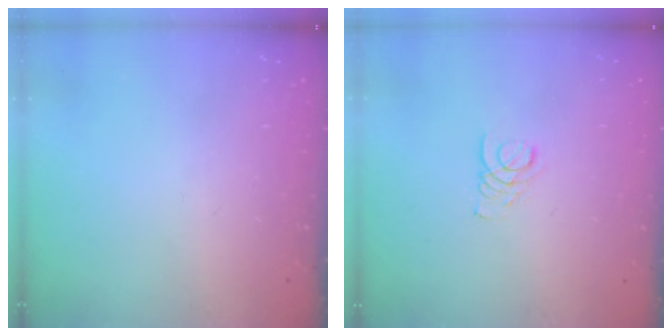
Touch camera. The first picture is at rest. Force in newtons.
{"total": 1.9, "press": 1.9, "slide": 0.2}